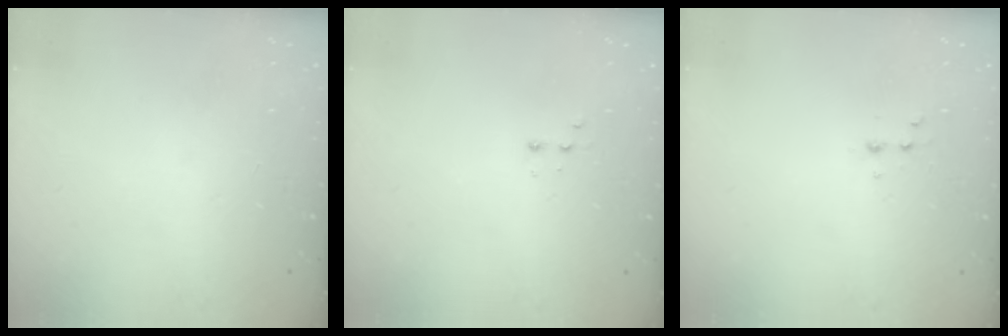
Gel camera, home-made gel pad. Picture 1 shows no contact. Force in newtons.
{"total": 2.4, "press": 2.2, "slide": 0.9}
{"total": 2.6, "press": 2.5, "slide": 0.8}